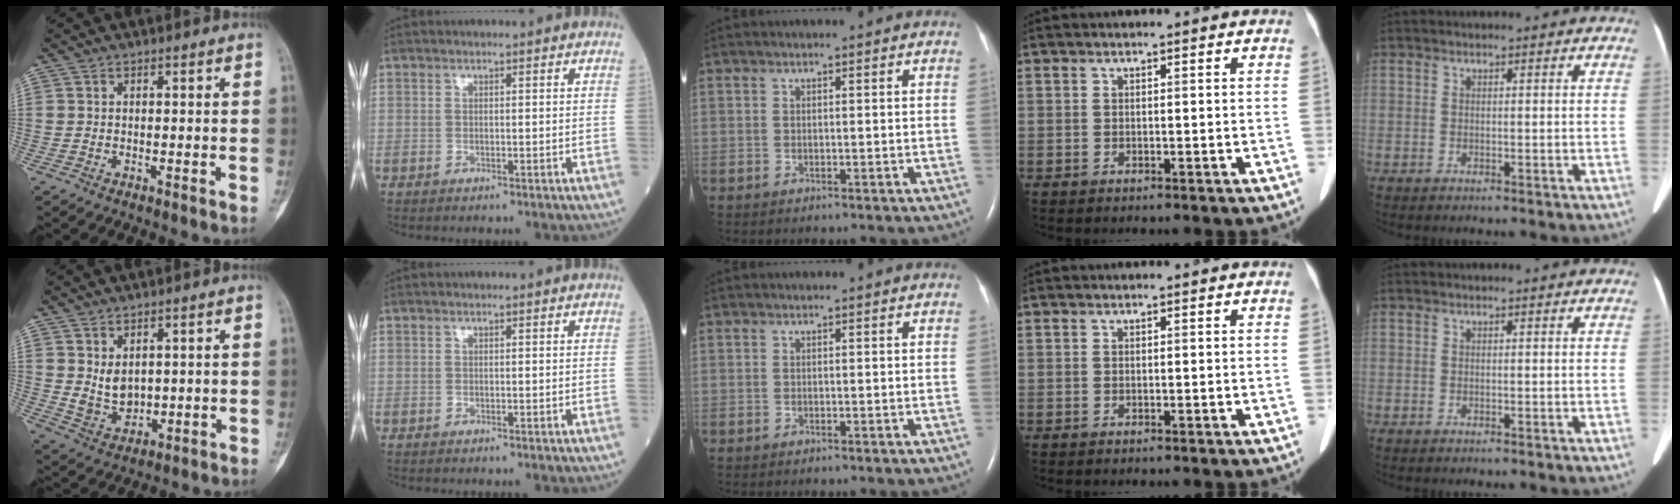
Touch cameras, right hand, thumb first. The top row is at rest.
{"thumb": {"total": 5.2, "force": [1.3, 3.6, 3.4], "torque": [-0.046, -0.021, 0.040]}}